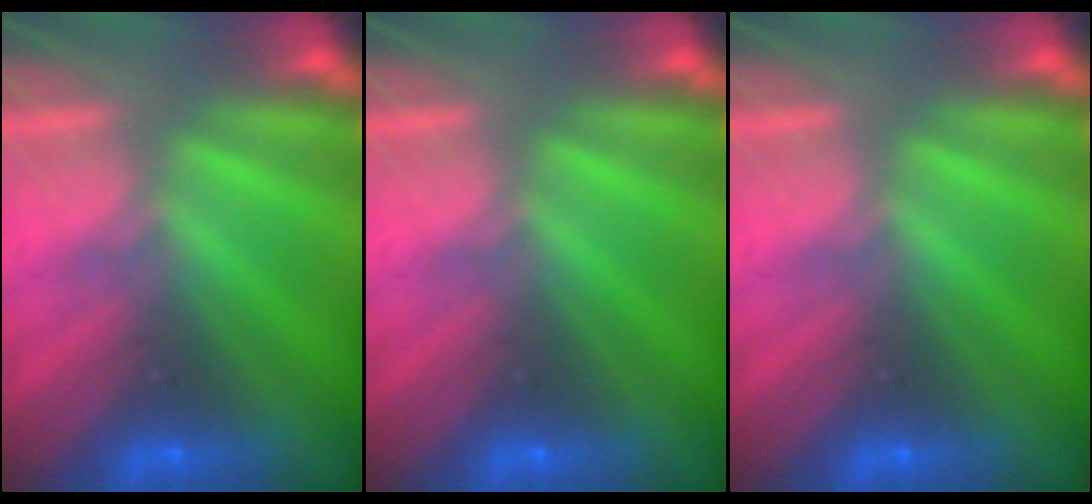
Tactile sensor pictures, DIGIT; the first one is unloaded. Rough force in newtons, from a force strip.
{"total": 0.0}
{"total": 0.0}